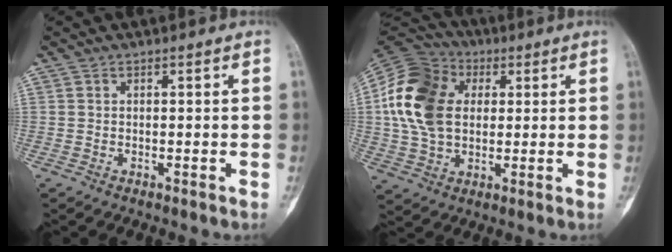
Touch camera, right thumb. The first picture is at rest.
{"total": 18.2, "force": [2.9, 13.2, 12.2], "torque": [-0.231, 0.013, 0.050]}